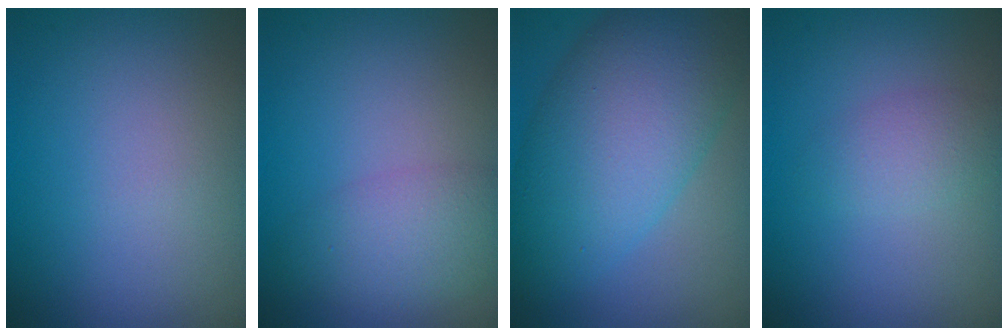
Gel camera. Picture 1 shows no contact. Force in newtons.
{"total": 3.4, "press": 3.4, "slide": 0.1}
{"total": 10.0, "press": 10.0, "slide": 0.4}
{"total": 1.9, "press": 1.9, "slide": 0.1}